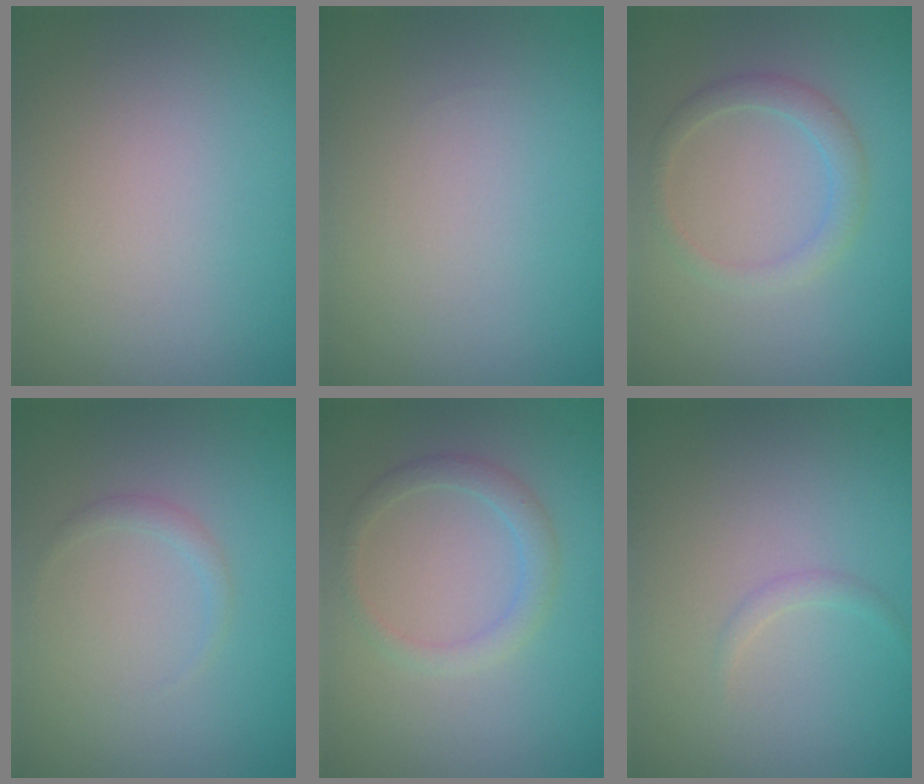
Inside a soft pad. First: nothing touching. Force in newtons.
{"total": 0.0}
{"total": 2.0, "press": 2.0, "slide": 0.1}
{"total": 0.8, "press": 0.8, "slide": 0.1}
{"total": 1.9, "press": 1.9, "slide": 0.1}
{"total": 0.7, "press": 0.7, "slide": 0.0}